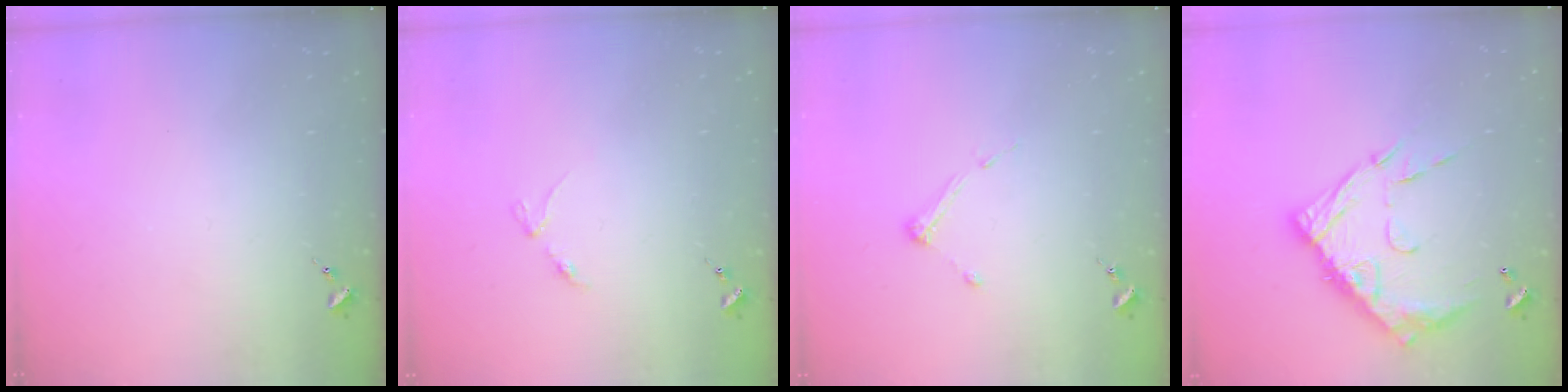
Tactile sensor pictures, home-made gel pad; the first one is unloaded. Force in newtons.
{"total": 2.9, "press": 2.8, "slide": 0.4}
{"total": 4.4, "press": 4.3, "slide": 0.5}
{"total": 17.2, "press": 17.1, "slide": 1.4}